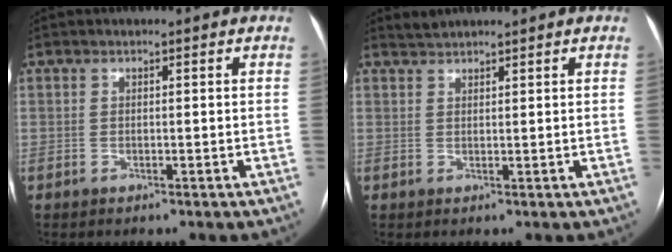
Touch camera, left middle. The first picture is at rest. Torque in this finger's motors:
{"motor_torque": [0.33, -0.47, 0.13, -0.01]}